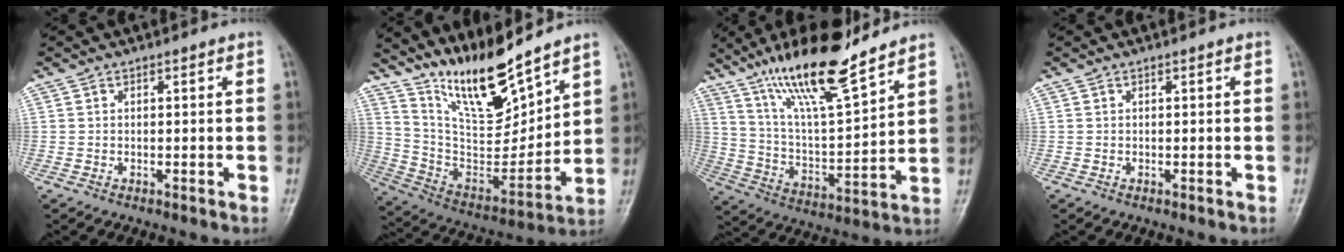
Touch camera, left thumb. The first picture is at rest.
{"total": 15.9, "force": [13.0, 3.6, 8.3], "torque": [-0.109, -0.087, 0.255]}
{"total": 17.8, "force": [13.3, 3.1, 11.4], "torque": [-0.186, -0.067, 0.244]}
{"total": 0.0}